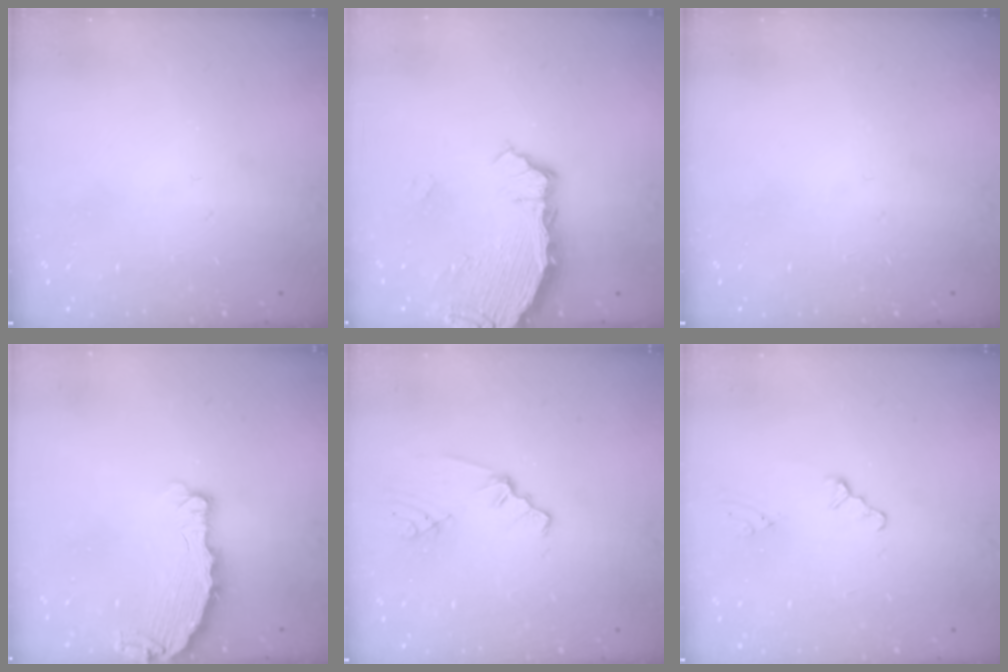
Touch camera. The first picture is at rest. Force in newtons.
{"total": 4.5, "press": 3.9, "slide": 2.2}
{"total": 0.0}
{"total": 4.6, "press": 4.6, "slide": 0.5}
{"total": 1.8, "press": 1.7, "slide": 0.3}
{"total": 0.6, "press": 0.6, "slide": 0.2}